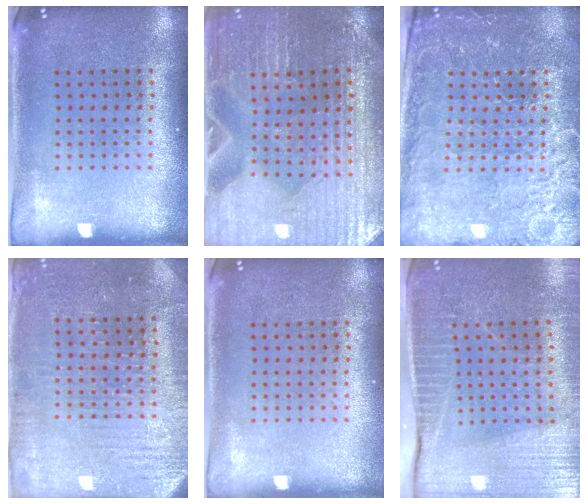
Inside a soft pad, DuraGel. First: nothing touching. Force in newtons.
{"total": 2.2, "press": 2.1, "slide": 0.2}
{"total": 3.5, "press": 3.4, "slide": 0.8}
{"total": 3.2, "press": 3.2, "slide": 0.4}
{"total": 0.0}
{"total": 3.6, "press": 3.5, "slide": 0.9}